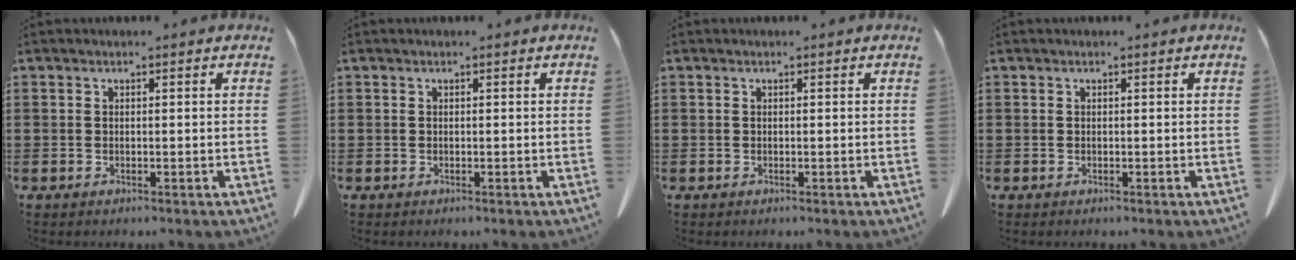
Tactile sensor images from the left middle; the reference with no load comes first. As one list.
[{"total": 0.0}, {"total": 0.0}, {"total": 0.0}]